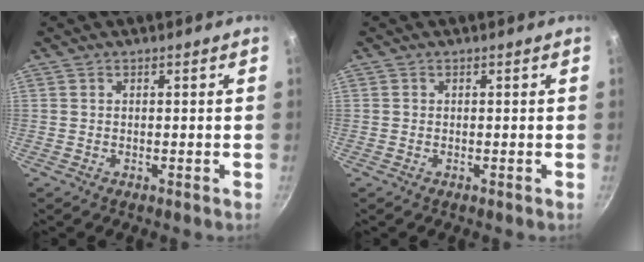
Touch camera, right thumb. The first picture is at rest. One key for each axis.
{"total": 0.0}